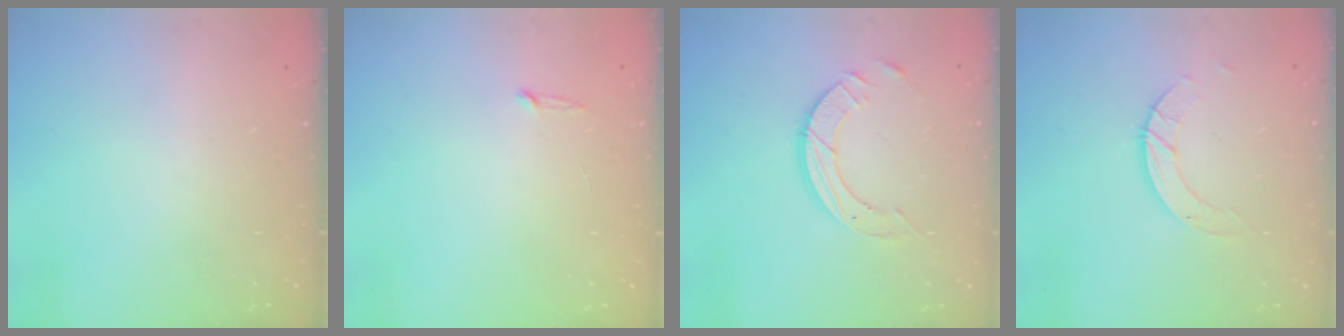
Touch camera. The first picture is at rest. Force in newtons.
{"total": 2.5, "press": 2.5, "slide": 0.2}
{"total": 9.0, "press": 9.0, "slide": 0.8}
{"total": 5.1, "press": 5.1, "slide": 0.2}